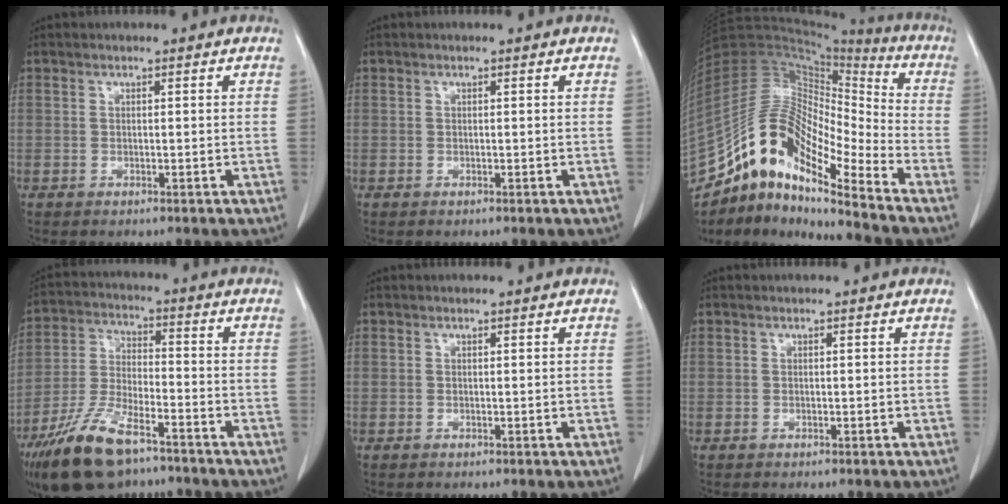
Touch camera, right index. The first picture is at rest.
{"total": 0.0}
{"total": 17.4, "force": [-13.1, 3.9, 10.9], "torque": [-0.197, 0.044, -0.236]}
{"total": 13.8, "force": [-9.3, 4.5, 9.1], "torque": [-0.187, -0.017, -0.171]}
{"total": 0.0}
{"total": 0.0}